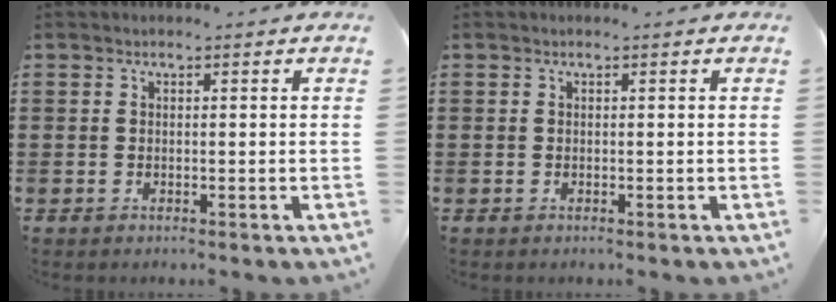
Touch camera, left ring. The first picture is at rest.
{"total": 0.0}